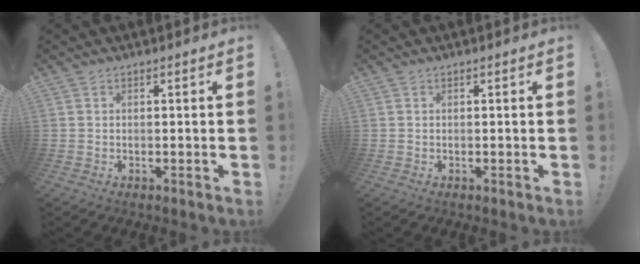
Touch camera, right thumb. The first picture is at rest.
{"total": 0.0}